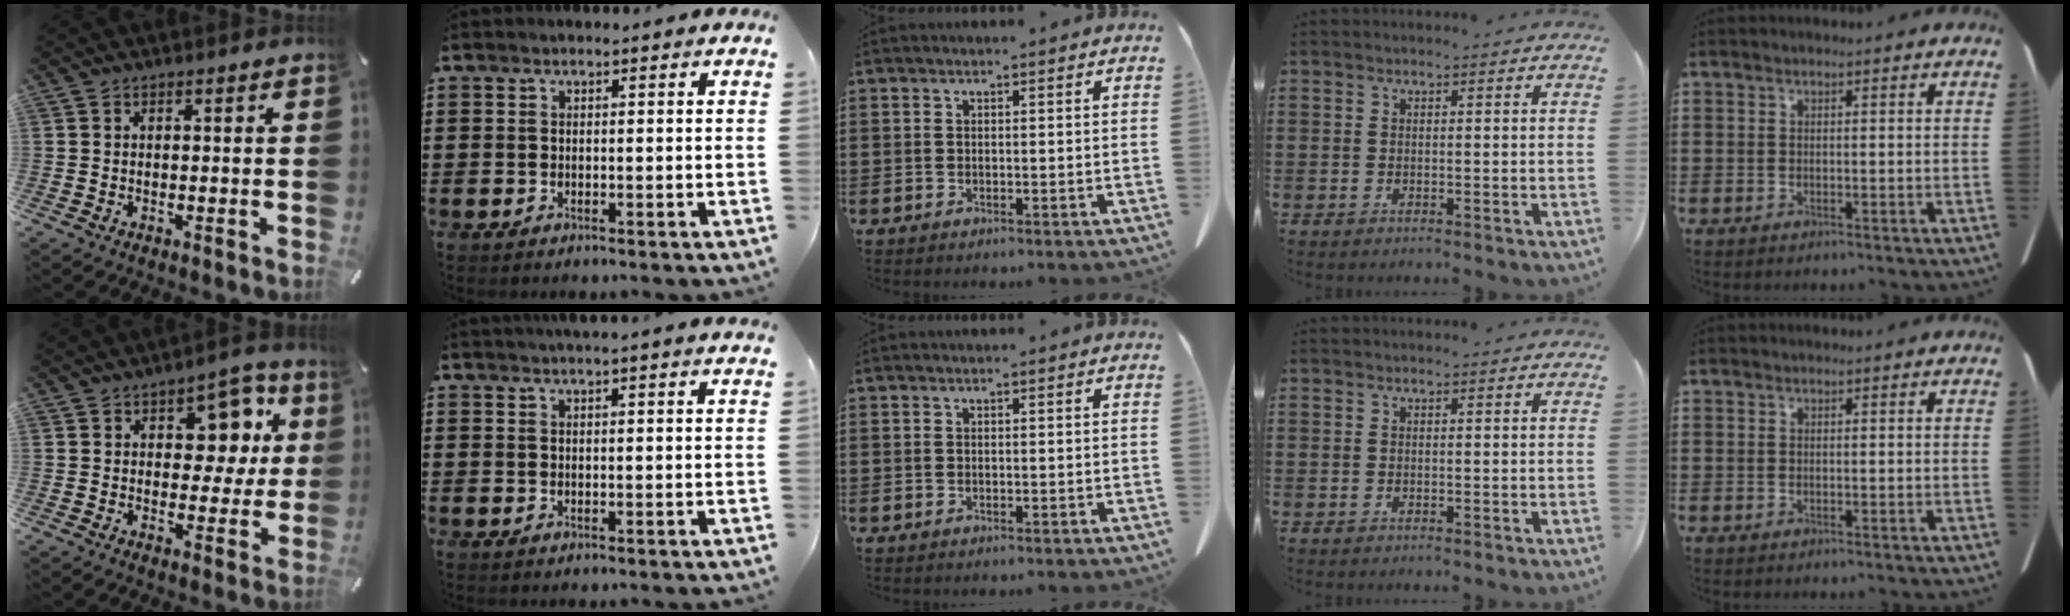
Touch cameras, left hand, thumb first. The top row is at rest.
{"thumb": {"total": 11.3, "force": [4.4, 7.5, 7.2], "torque": [-0.077, -0.023, 0.072]}, "index": {"total": 2.0, "force": [1.8, -0.4, 0.7], "torque": [-0.015, 0.001, 0.035]}}